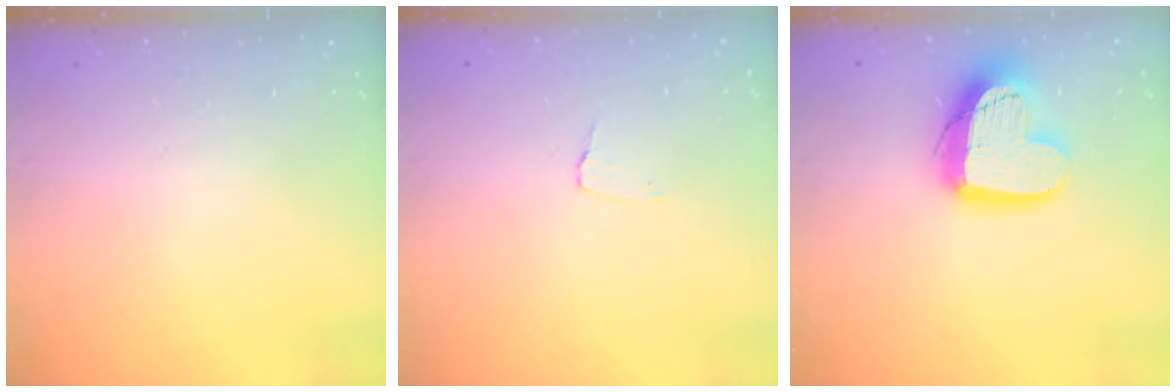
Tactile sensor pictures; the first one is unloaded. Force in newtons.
{"total": 2.6, "press": 2.6, "slide": 0.2}
{"total": 16.0, "press": 15.9, "slide": 1.5}